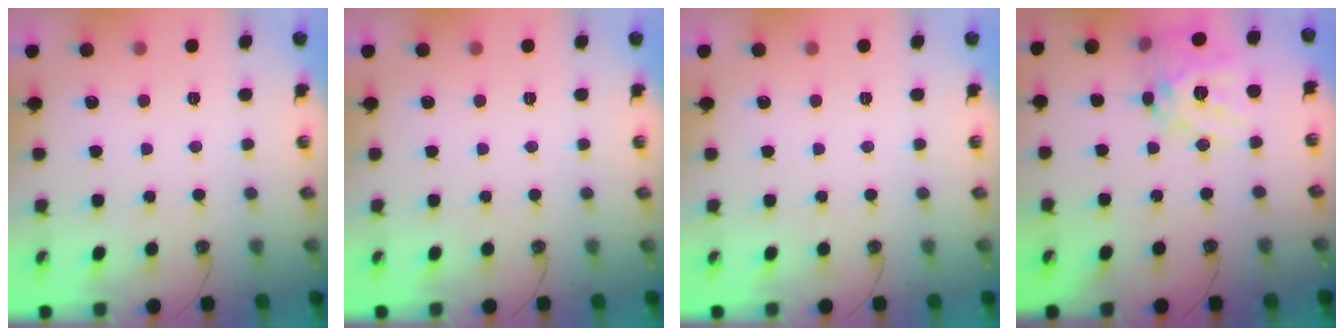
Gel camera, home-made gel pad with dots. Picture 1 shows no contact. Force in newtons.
{"total": 0.0}
{"total": 0.0}
{"total": 17.7, "press": 17.5, "slide": 2.8}